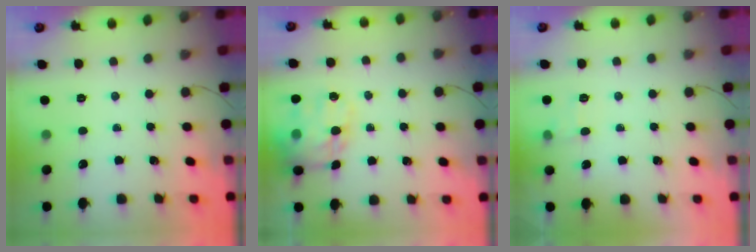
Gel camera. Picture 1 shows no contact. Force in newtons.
{"total": 16.1, "press": 15.7, "slide": 3.9}
{"total": 6.1, "press": 5.9, "slide": 1.8}